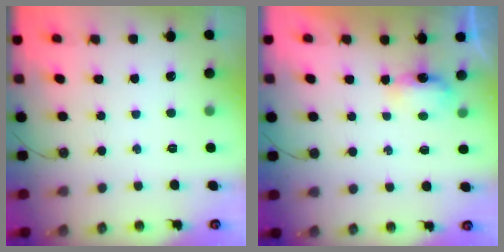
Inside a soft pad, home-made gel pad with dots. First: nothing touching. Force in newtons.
{"total": 3.7, "press": 3.7, "slide": 0.4}